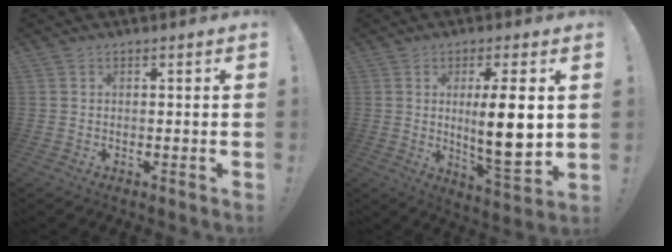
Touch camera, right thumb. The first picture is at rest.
{"total": 13.0, "force": [1.7, 2.5, 12.7], "torque": [-0.205, -0.023, 0.015]}